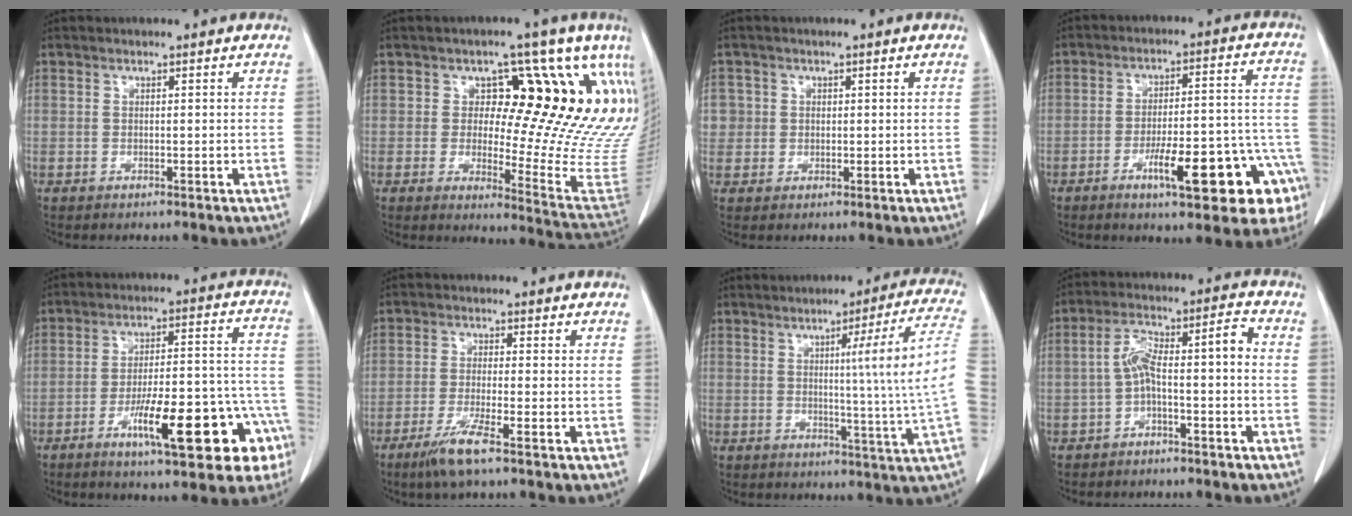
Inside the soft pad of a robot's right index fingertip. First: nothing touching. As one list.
[{"total": 18.3, "force": [7.8, 6.0, 15.4], "torque": [-0.181, -0.011, 0.080]}, {"total": 3.1, "force": [0.5, 3.1, 0.0], "torque": [0.014, 0.007, 0.010]}, {"total": 17.1, "force": [-8.1, 3.6, 14.6], "torque": [-0.117, 0.038, -0.100]}, {"total": 18.1, "force": [-8.6, 4.0, 15.4], "torque": [-0.151, 0.038, -0.111]}, {"total": 5.5, "force": [-3.5, -0.2, 4.2], "torque": [-0.087, -0.015, -0.069]}, {"total": 13.8, "force": [1.0, -2.8, 13.5], "torque": [-0.178, -0.008, 0.013]}, {"total": 7.5, "force": [-1.5, 1.6, 7.2], "torque": [-0.132, 0.045, -0.027]}]